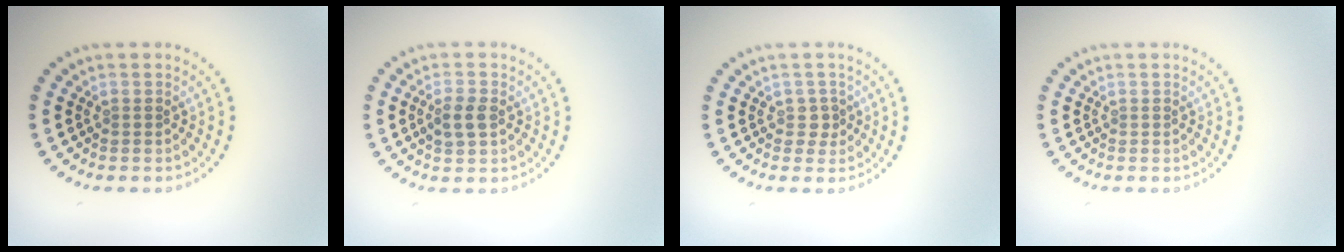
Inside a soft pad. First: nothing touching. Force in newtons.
{"total": 2.3, "press": 2.3, "slide": 0.1}
{"total": 1.3, "press": 1.1, "slide": 0.7}
{"total": 0.0}